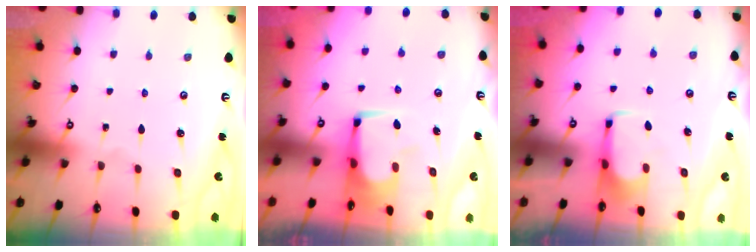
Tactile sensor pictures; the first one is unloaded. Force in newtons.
{"total": 1.6, "press": 1.5, "slide": 0.2}
{"total": 1.6, "press": 1.5, "slide": 0.4}